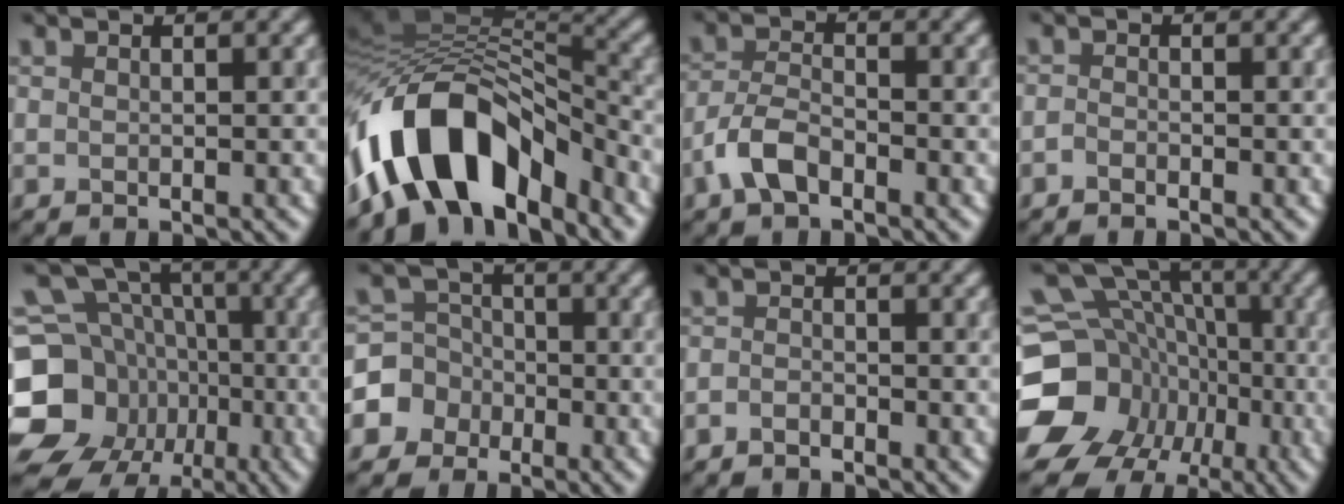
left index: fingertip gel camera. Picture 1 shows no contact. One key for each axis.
{"total": 12.4, "fx": -6.6, "fy": 6.7, "fz": 8.1, "tx": -0.130, "ty": 0.017, "tz": -0.121}
{"total": 3.4, "fx": -2.1, "fy": 1.6, "fz": 2.1, "tx": -0.044, "ty": 0.009, "tz": -0.051}
{"total": 0.6, "fx": -0.6, "fy": 0.2, "fz": 0.2, "tx": -0.004, "ty": 0.003, "tz": -0.014}
{"total": 14.6, "fx": -4.3, "fy": 12.7, "fz": 5.9, "tx": -0.141, "ty": -0.009, "tz": -0.085}
{"total": 4.0, "fx": -1.6, "fy": 3.7, "fz": 0.2, "tx": 0.019, "ty": 0.011, "tz": -0.052}
{"total": 0.9, "fx": -0.9, "fy": 0.3, "fz": 0.3, "tx": -0.006, "ty": 0.004, "tz": -0.020}
{"total": 16.0, "fx": -3.4, "fy": 14.2, "fz": 6.7, "tx": -0.148, "ty": 0.002, "tz": -0.070}